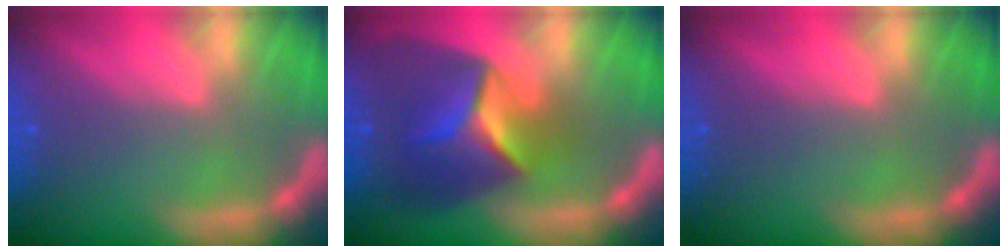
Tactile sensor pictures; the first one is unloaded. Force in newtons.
{"total": 8.9}
{"total": 0.0}